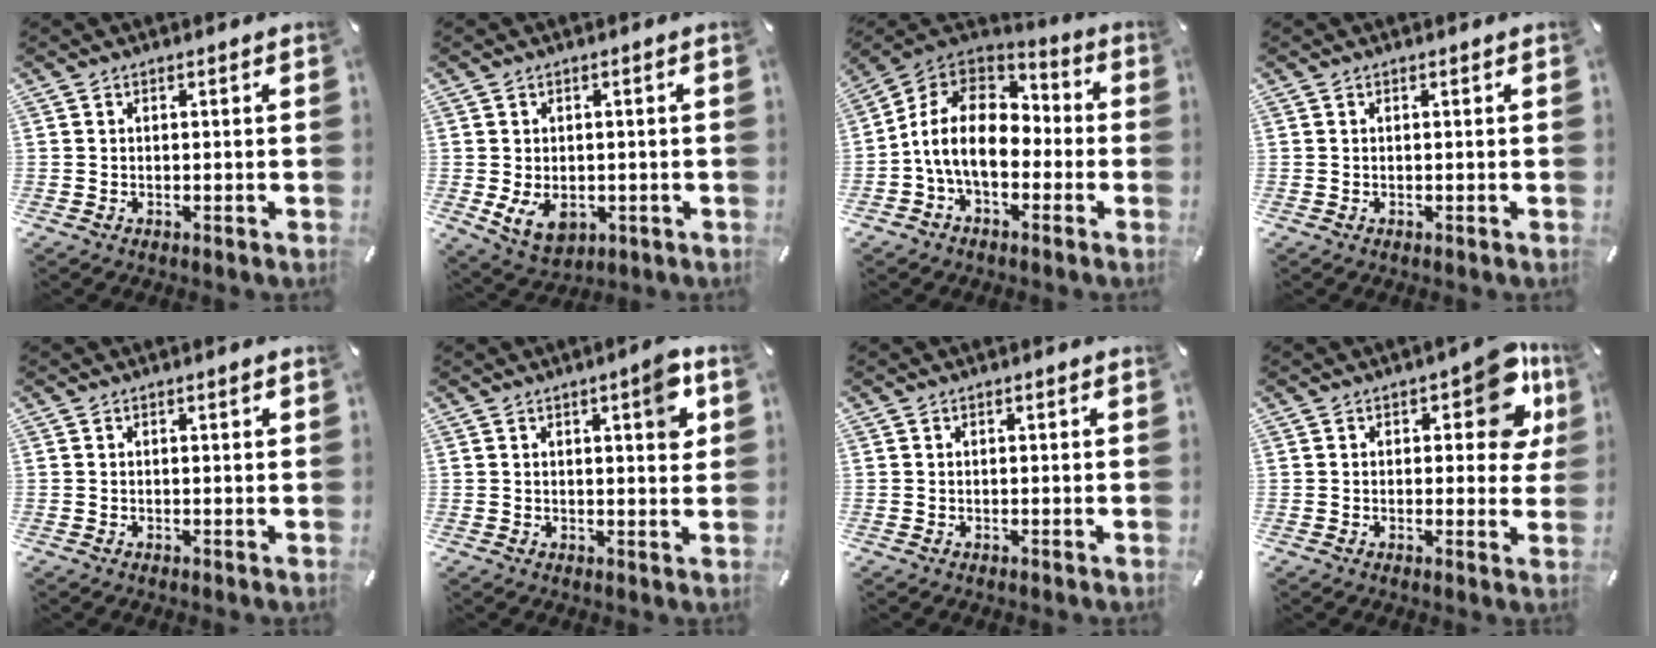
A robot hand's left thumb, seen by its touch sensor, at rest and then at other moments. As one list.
[{"total": 6.5, "force": [-1.3, 4.8, 4.2], "torque": [-0.078, -0.001, -0.023]}, {"total": 13.4, "force": [-3.5, 9.3, 9.0], "torque": [-0.196, 0.025, -0.068]}, {"total": 0.0}, {"total": 0.8, "force": [0.1, 0.2, 0.7], "torque": [-0.014, 0.003, 0.001]}, {"total": 6.6, "force": [2.4, 2.0, 5.8], "torque": [-0.073, -0.009, 0.031]}, {"total": 0.0}, {"total": 12.1, "force": [5.3, 5.9, 9.1], "torque": [-0.091, -0.028, 0.084]}]